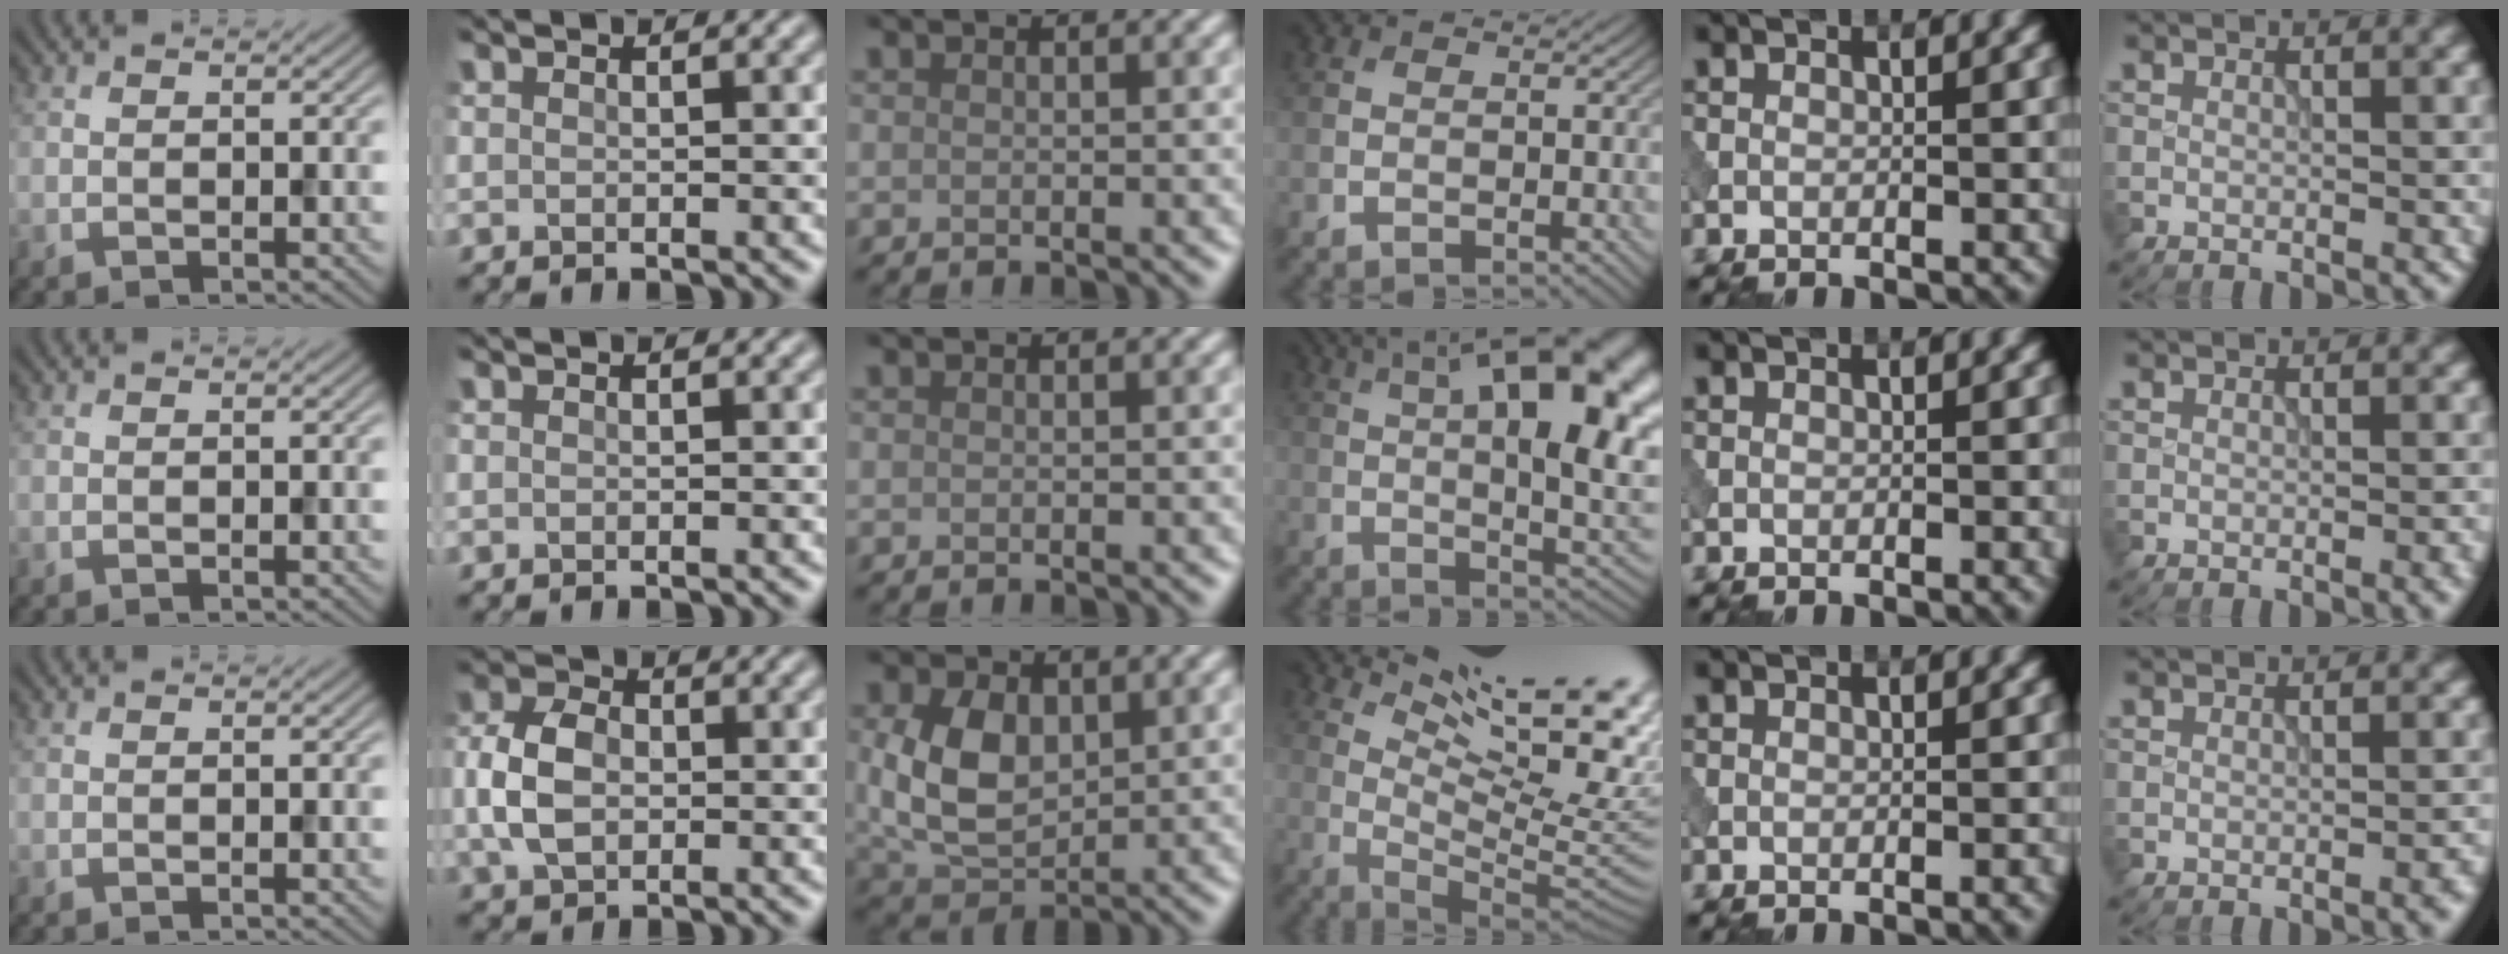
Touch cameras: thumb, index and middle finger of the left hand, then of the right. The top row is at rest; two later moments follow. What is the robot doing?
{"motion": "dispense", "object": "syringe"}